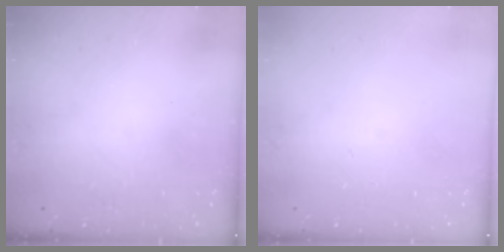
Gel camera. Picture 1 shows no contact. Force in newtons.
{"total": 0.0}